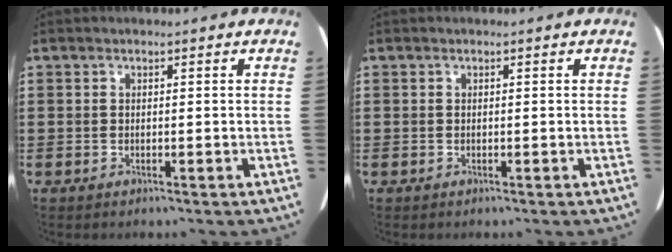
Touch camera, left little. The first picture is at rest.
{"total": 0.0}